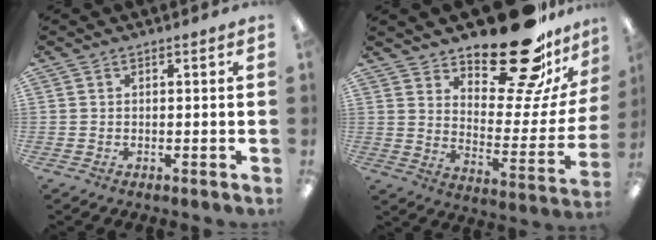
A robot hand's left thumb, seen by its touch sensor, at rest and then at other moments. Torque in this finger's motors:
{"motor_torque": [1.98, 2.10, 1.47, -1.30, 0.04]}